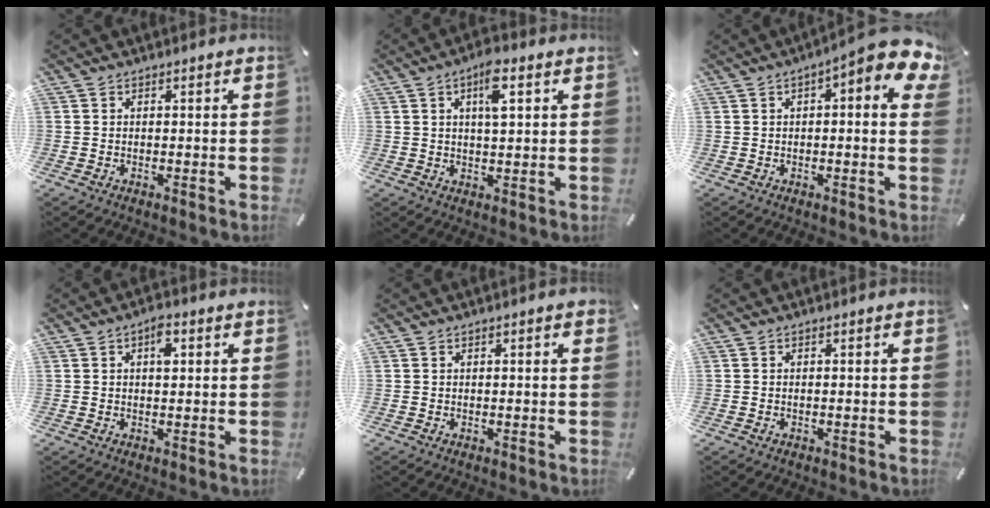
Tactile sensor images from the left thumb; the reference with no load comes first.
{"total": 6.8, "force": [2.7, 2.4, 5.8], "torque": [-0.098, -0.001, 0.040]}
{"total": 8.6, "force": [3.3, 2.1, 7.6], "torque": [-0.104, -0.029, 0.053]}
{"total": 3.7, "force": [1.1, 1.9, 3.0], "torque": [-0.040, -0.002, 0.011]}
{"total": 1.0, "force": [0.2, 0.2, 1.0], "torque": [-0.017, 0.002, 0.003]}
{"total": 0.0}